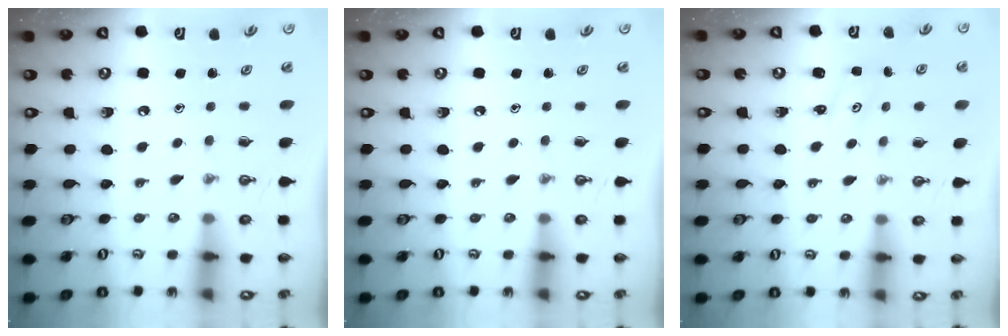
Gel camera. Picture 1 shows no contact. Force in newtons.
{"total": 0.0}
{"total": 1.4, "press": 1.4, "slide": 0.2}